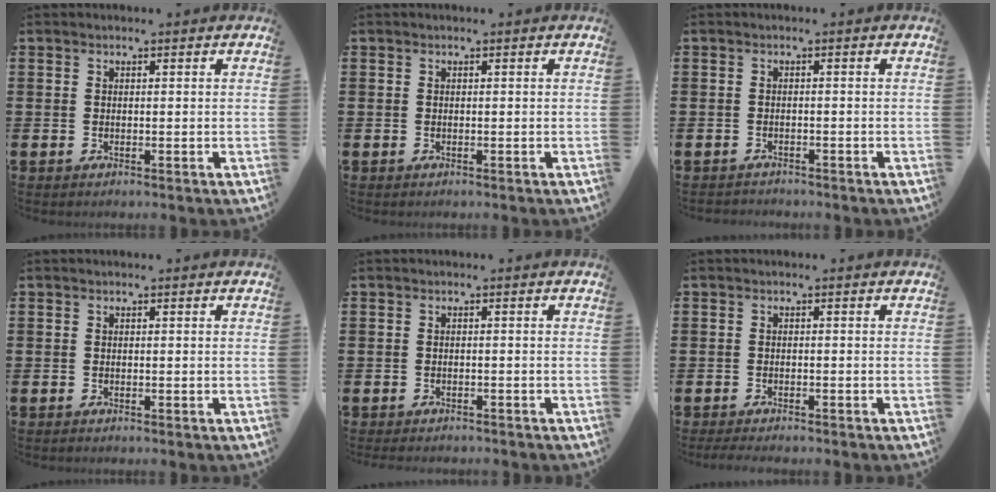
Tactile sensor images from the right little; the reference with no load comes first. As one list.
[{"total": 0.0}, {"total": 0.7, "force": [-0.7, 0.1, 0.0], "torque": [-0.002, 0.000, -0.015]}, {"total": 0.0}, {"total": 0.8, "force": [-0.8, 0.1, 0.0], "torque": [-0.003, -0.001, -0.016]}, {"total": 1.1, "force": [-1.0, 0.1, 0.4], "torque": [-0.008, 0.000, -0.020]}]